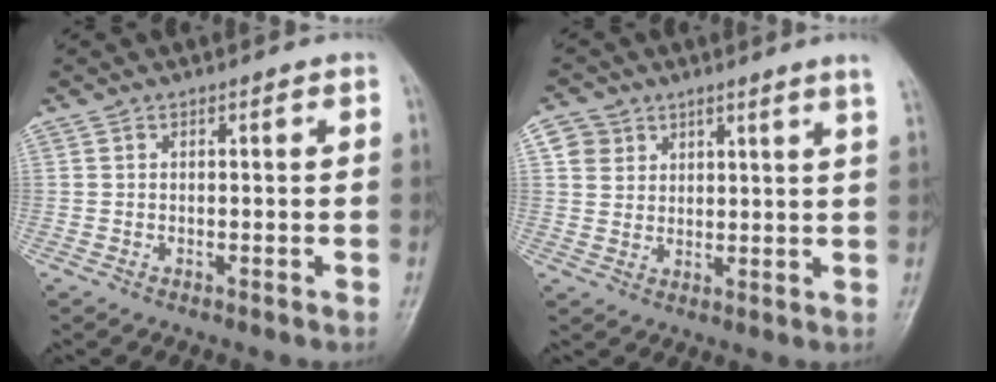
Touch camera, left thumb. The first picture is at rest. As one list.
[{"total": 5.6, "force": [3.9, 2.8, 3.0], "torque": [-0.027, -0.022, 0.060]}]